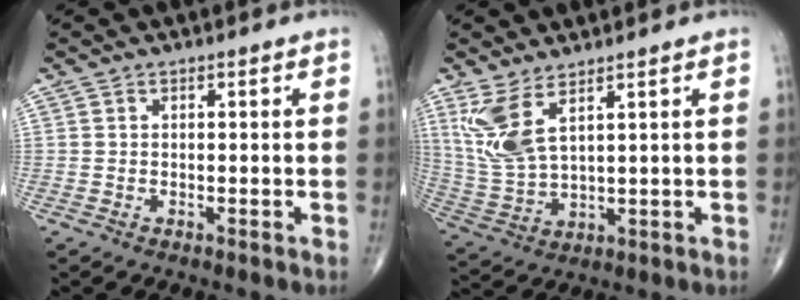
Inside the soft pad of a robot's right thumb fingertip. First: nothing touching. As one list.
[{"total": 8.7, "force": [4.7, 2.9, 6.7], "torque": [-0.156, -0.026, 0.111]}]